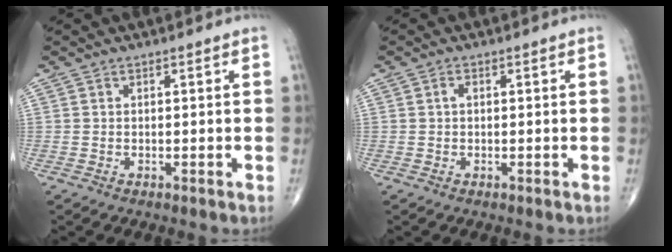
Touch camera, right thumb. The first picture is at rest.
{"total": 1.0, "force": [0.1, 0.6, 0.7], "torque": [-0.011, 0.002, -0.001]}